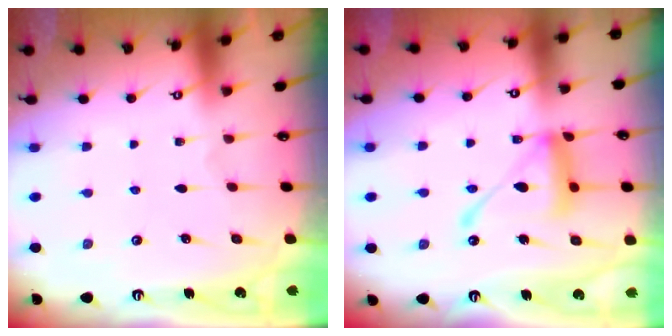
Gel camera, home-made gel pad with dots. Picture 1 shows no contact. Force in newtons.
{"total": 14.2, "press": 14.1, "slide": 1.3}